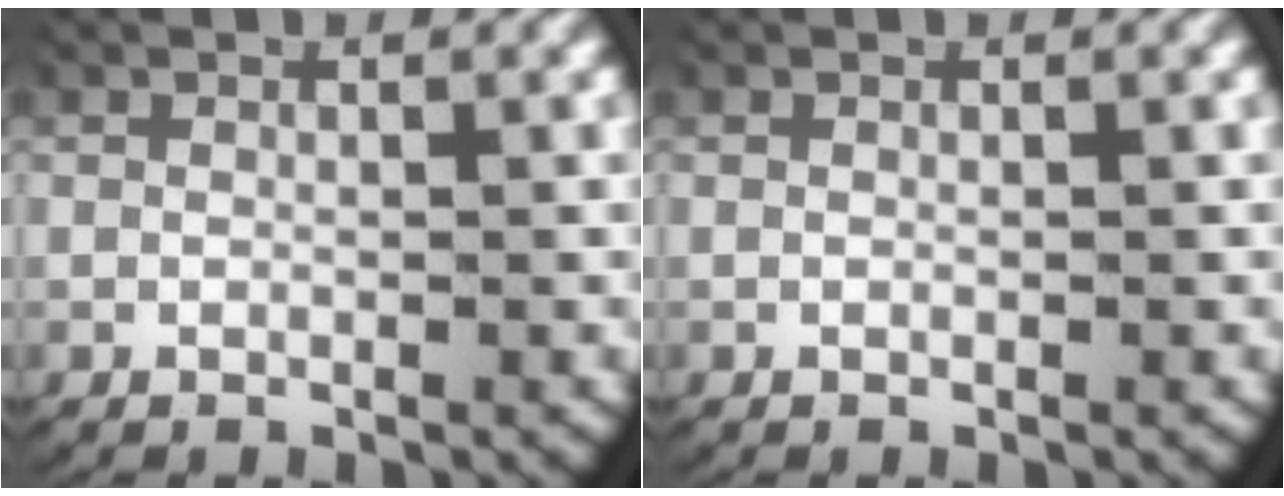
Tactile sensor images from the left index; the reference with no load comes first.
{"total": 0.0}